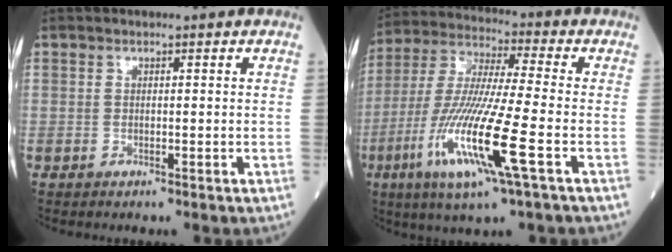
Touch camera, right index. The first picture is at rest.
{"total": 16.6, "force": [-5.9, 0.4, 15.5], "torque": [-0.321, -0.024, -0.113]}